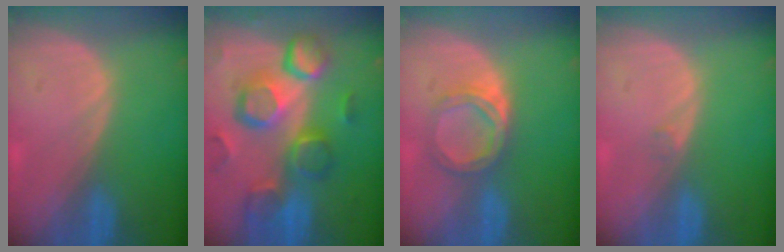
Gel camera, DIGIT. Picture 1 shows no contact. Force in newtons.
{"total": 12.3, "press": 10.7, "slide": 6.1}
{"total": 4.6, "press": 4.5, "slide": 0.8}
{"total": 0.5, "press": 0.5, "slide": 0.1}